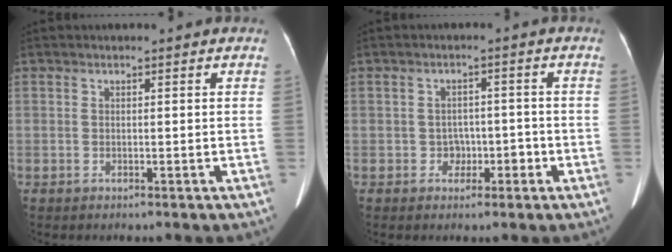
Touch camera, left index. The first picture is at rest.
{"total": 2.9, "force": [-1.2, 2.4, 1.1], "torque": [-0.010, 0.012, -0.014]}